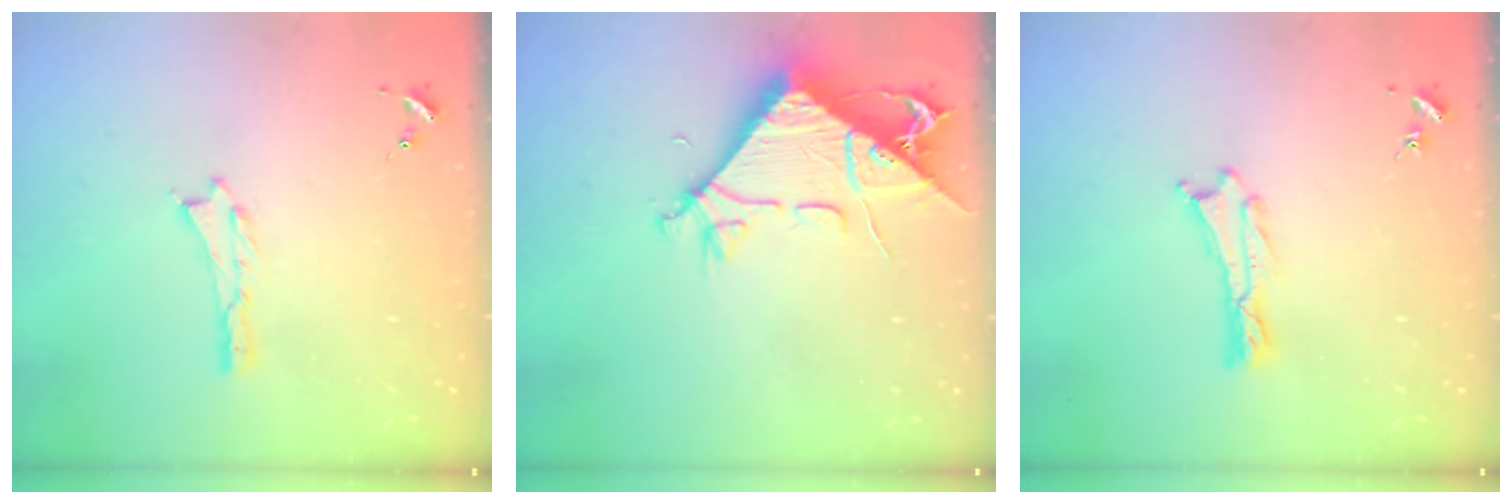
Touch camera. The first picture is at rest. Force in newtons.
{"total": 9.5, "press": 9.4, "slide": 1.2}
{"total": 0.0}